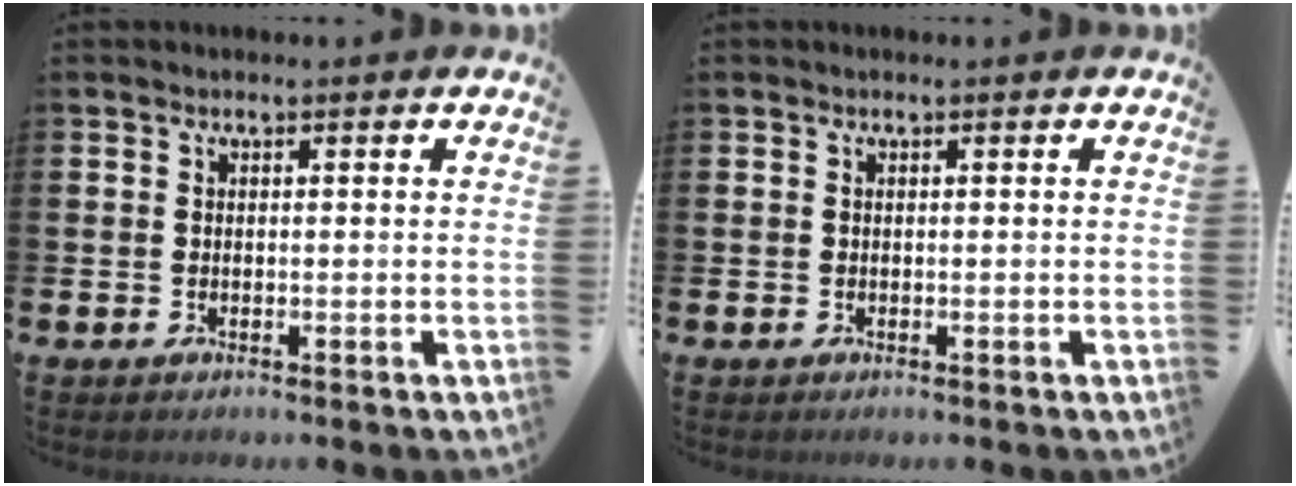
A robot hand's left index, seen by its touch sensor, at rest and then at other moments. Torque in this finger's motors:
{"motor_torque": [-0.05, 0.02, 0.01, 0.01]}